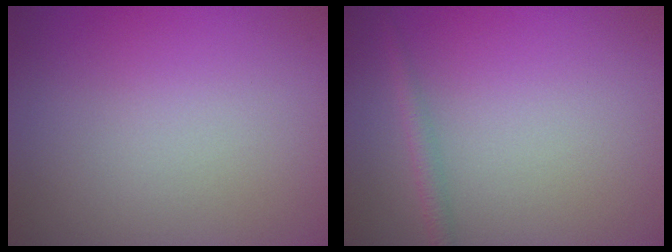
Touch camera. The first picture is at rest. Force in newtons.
{"total": 1.3, "press": 1.3, "slide": 0.1}